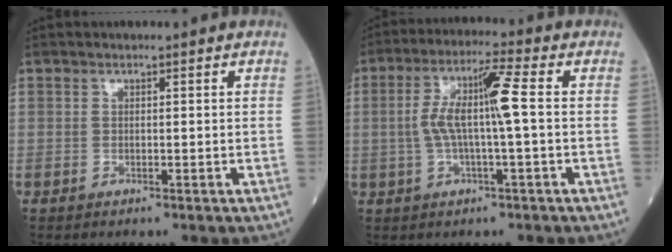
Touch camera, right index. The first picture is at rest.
{"total": 8.5, "force": [0.1, 0.6, 8.4], "torque": [-0.170, 0.021, -0.002]}